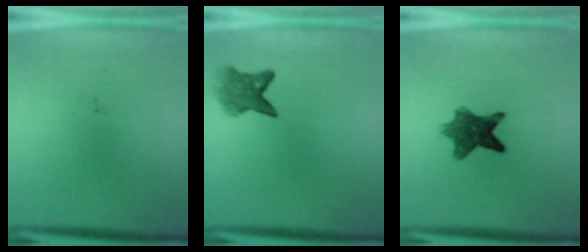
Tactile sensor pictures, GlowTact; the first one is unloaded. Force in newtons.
{"total": 4.2}
{"total": 8.9}